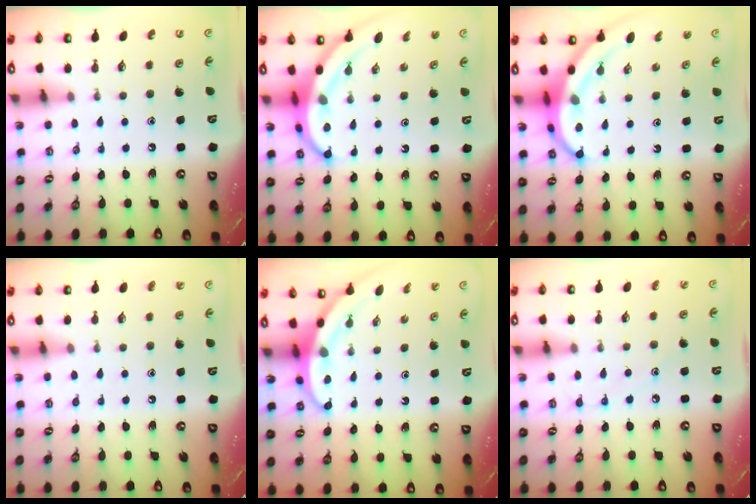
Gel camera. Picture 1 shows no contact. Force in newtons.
{"total": 7.6, "press": 7.6, "slide": 0.8}
{"total": 7.6, "press": 7.6, "slide": 0.8}
{"total": 2.5, "press": 2.4, "slide": 0.3}
{"total": 3.8, "press": 3.7, "slide": 0.3}
{"total": 5.7, "press": 5.7, "slide": 0.5}